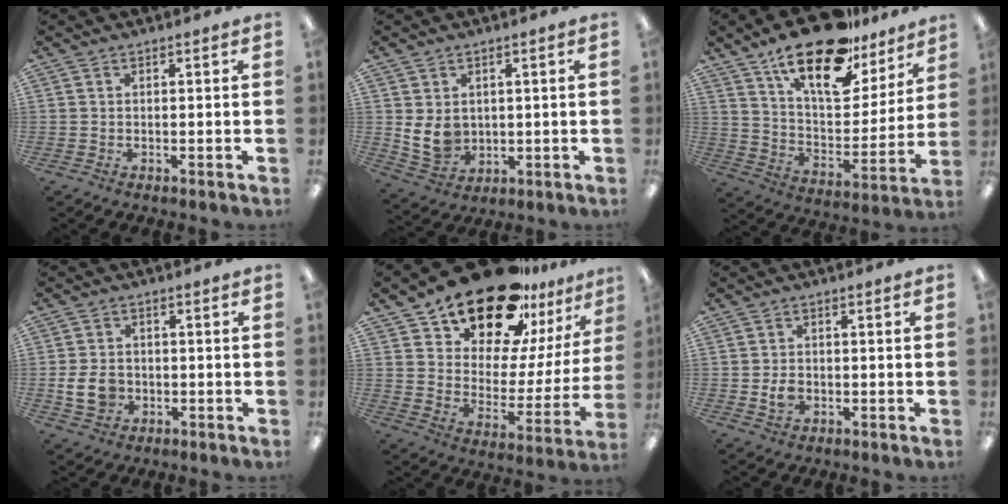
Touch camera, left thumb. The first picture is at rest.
{"total": 7.4, "force": [1.5, 6.0, 4.0], "torque": [-0.085, -0.010, 0.028]}
{"total": 22.5, "force": [15.8, 9.4, 12.9], "torque": [-0.209, -0.095, 0.271]}
{"total": 7.0, "force": [-1.4, 5.4, 4.2], "torque": [-0.082, 0.008, -0.025]}
{"total": 23.0, "force": [19.2, 9.4, 8.4], "torque": [-0.148, -0.135, 0.338]}
{"total": 3.3, "force": [-0.5, 2.6, 2.1], "torque": [-0.027, 0.002, -0.009]}